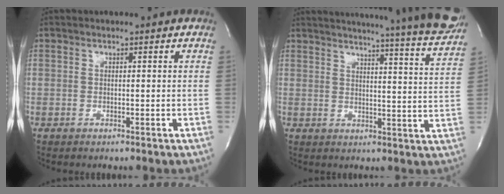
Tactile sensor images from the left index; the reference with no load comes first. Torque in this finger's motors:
{"motor_torque": [0.26, -0.32, 0.53, 0.10]}